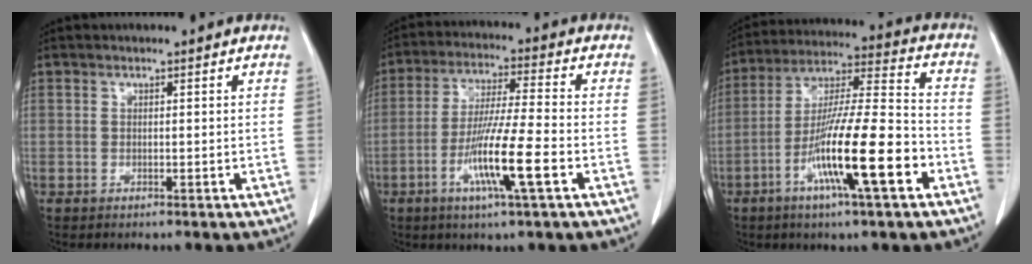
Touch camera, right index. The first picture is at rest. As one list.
[{"total": 11.8, "force": [-4.3, 0.1, 11.0], "torque": [-0.209, -0.014, -0.081]}, {"total": 17.3, "force": [-6.8, 1.3, 15.9], "torque": [-0.288, -0.010, -0.120]}]